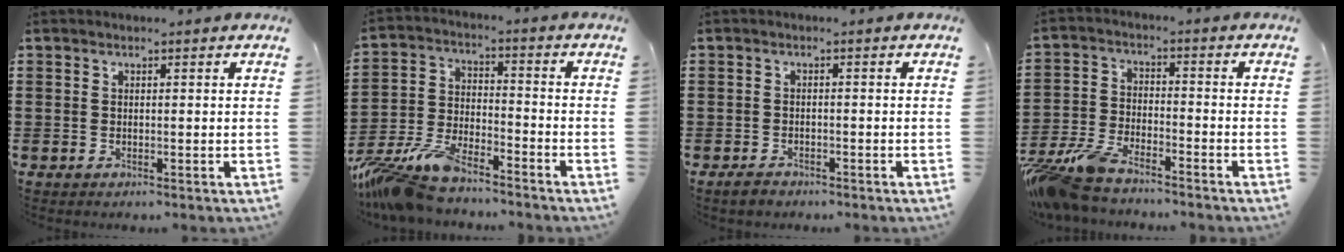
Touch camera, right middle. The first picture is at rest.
{"total": 9.1, "force": [-8.2, 1.6, 3.5], "torque": [-0.090, 0.004, -0.166]}
{"total": 1.3, "force": [-1.1, 0.6, 0.4], "torque": [-0.011, 0.000, -0.023]}
{"total": 7.4, "force": [-6.9, 1.2, 2.6], "torque": [-0.078, 0.000, -0.139]}